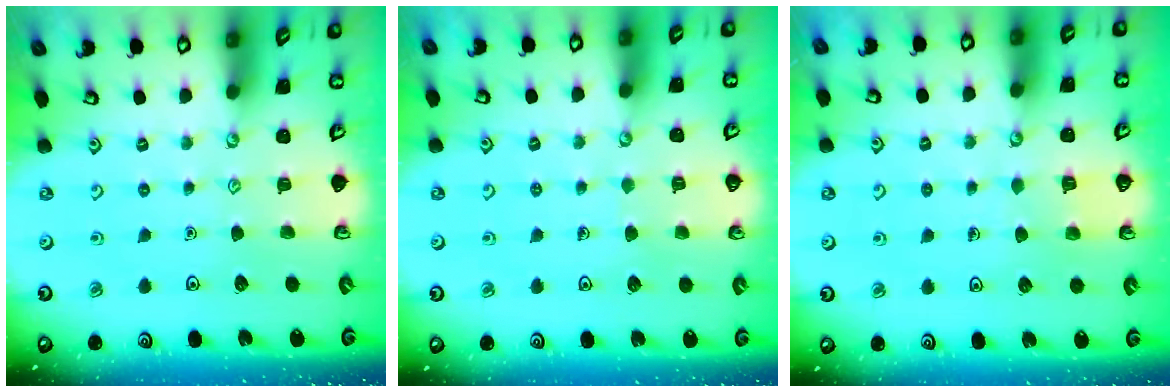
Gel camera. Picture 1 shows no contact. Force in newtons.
{"total": 2.9, "press": 2.9, "slide": 0.2}
{"total": 2.2, "press": 2.2, "slide": 0.0}